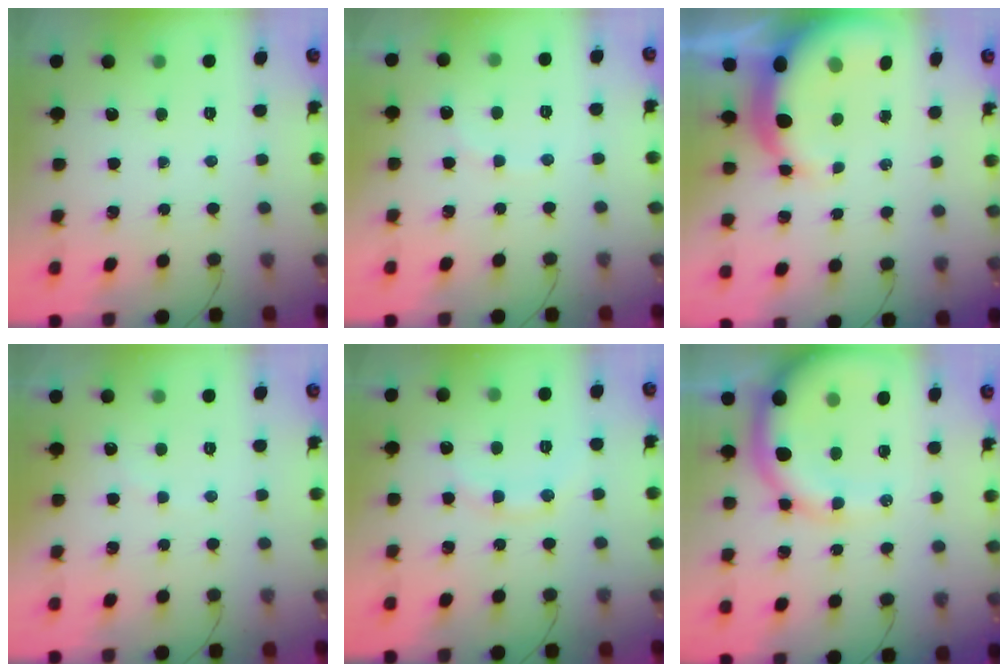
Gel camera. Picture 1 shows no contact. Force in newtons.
{"total": 4.5, "press": 4.4, "slide": 0.8}
{"total": 7.4, "press": 7.2, "slide": 1.7}
{"total": 4.6, "press": 4.5, "slide": 0.6}
{"total": 10.5, "press": 10.4, "slide": 1.0}
{"total": 12.6, "press": 12.2, "slide": 3.0}